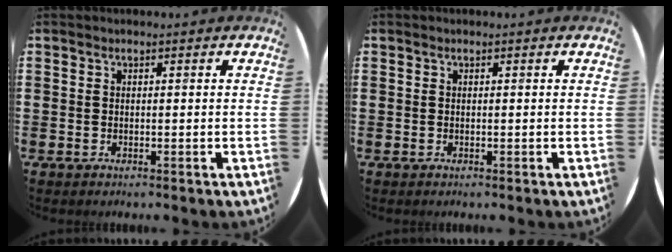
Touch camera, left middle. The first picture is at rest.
{"total": 0.0}